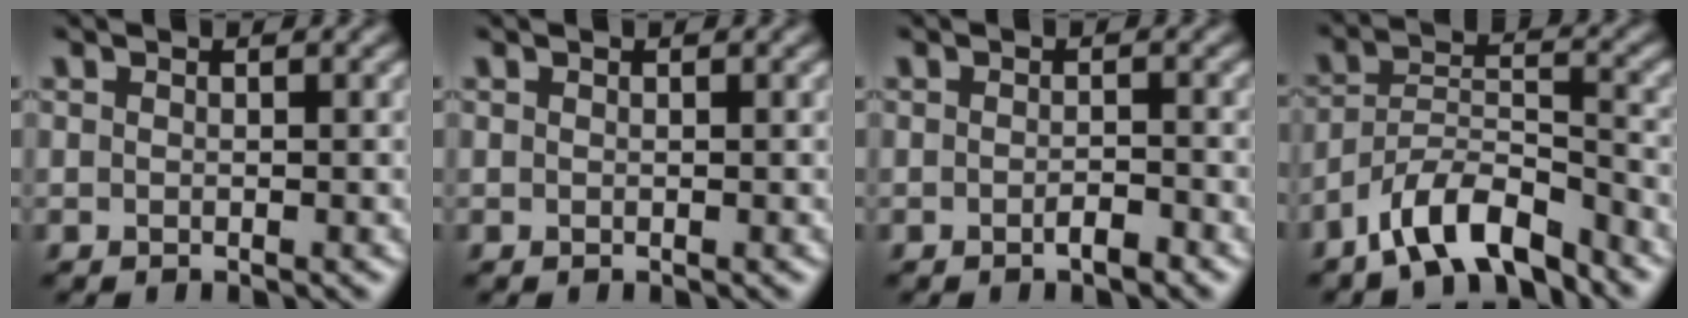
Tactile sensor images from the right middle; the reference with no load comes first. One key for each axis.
{"total": 0.0}
{"total": 1.1, "fx": -0.6, "fy": 0.3, "fz": 0.9, "tx": -0.021, "ty": 0.003, "tz": -0.009}
{"total": 6.3, "fx": -4.7, "fy": 2.1, "fz": 3.6, "tx": -0.061, "ty": 0.005, "tz": -0.087}